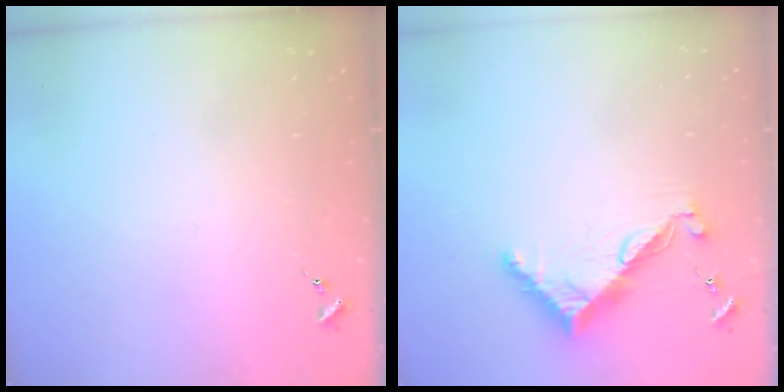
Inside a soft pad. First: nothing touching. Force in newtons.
{"total": 7.9, "press": 7.9, "slide": 0.1}